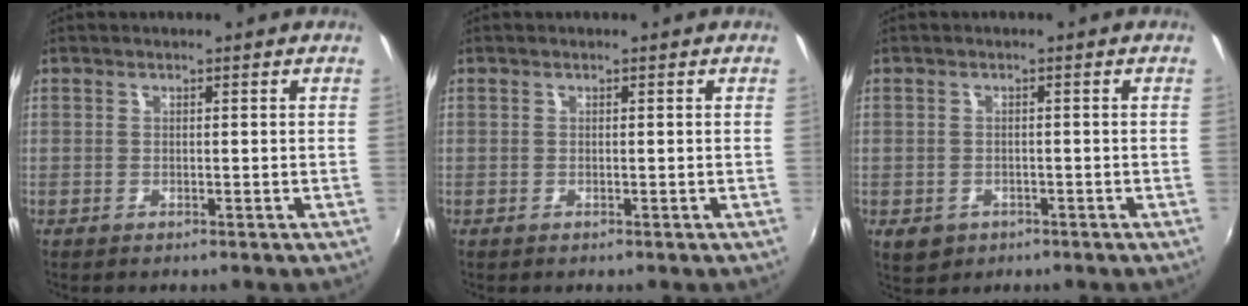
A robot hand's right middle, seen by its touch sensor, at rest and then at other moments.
{"total": 0.0}
{"total": 3.9, "force": [-1.7, 3.1, 1.7], "torque": [-0.038, -0.006, -0.018]}